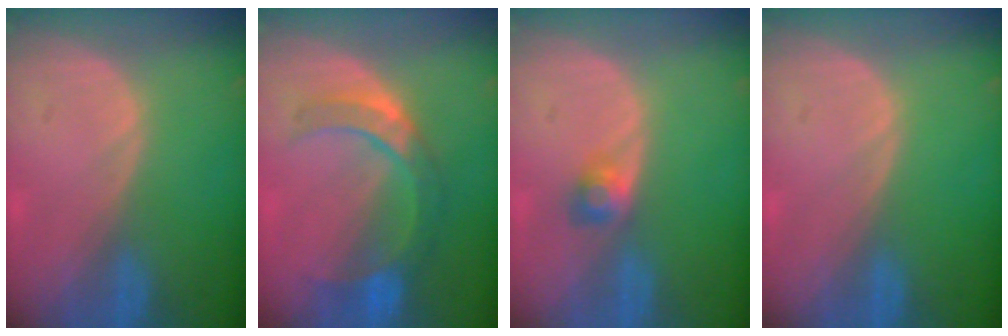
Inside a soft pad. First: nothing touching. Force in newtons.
{"total": 7.0, "press": 6.9, "slide": 1.1}
{"total": 2.4, "press": 2.3, "slide": 0.9}
{"total": 0.0}